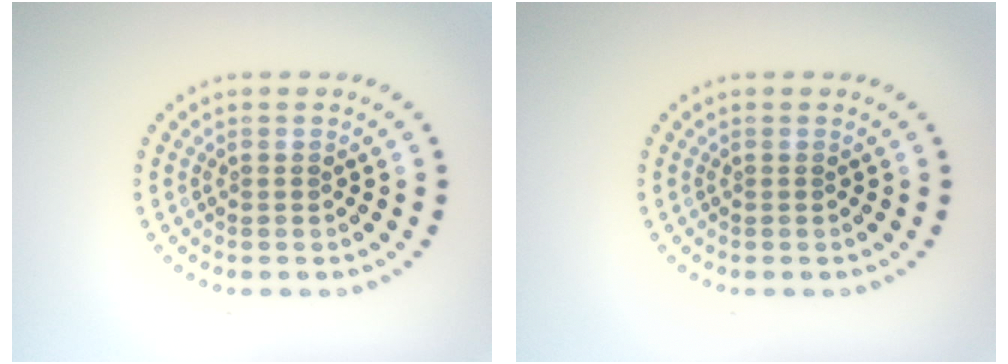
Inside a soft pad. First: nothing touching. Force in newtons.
{"total": 0.0}